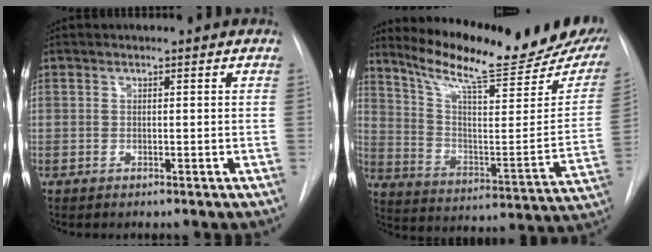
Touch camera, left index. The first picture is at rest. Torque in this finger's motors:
{"motor_torque": [1.03, -1.11, 0.24, 0.10]}